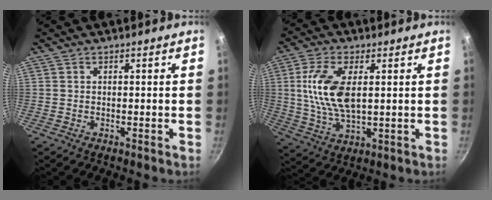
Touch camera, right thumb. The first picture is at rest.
{"total": 12.0, "force": [2.0, 5.8, 10.2], "torque": [-0.199, -0.005, 0.042]}